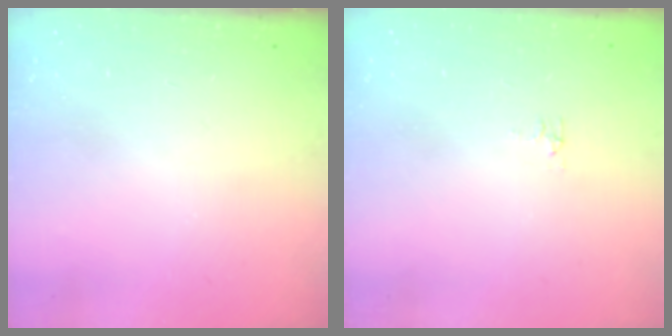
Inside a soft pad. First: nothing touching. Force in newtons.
{"total": 2.9, "press": 2.9, "slide": 0.5}